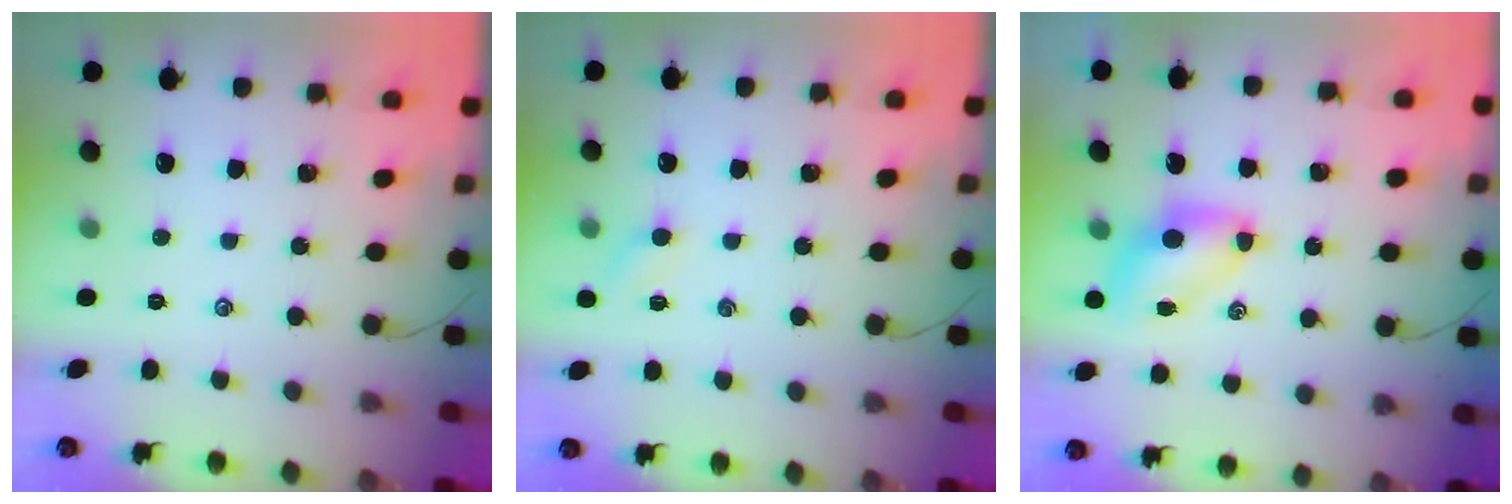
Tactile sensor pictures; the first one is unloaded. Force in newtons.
{"total": 5.3, "press": 5.1, "slide": 1.6}
{"total": 7.2, "press": 7.1, "slide": 1.2}